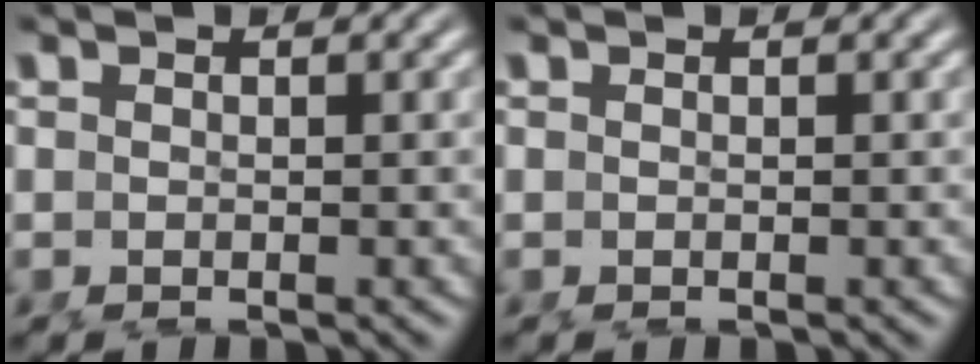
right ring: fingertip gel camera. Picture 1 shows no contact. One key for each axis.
{"total": 0.0}